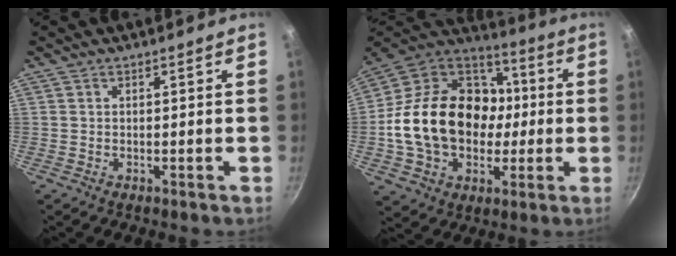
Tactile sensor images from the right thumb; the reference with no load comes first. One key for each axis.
{"total": 26.5, "fx": -0.8, "fy": 20.0, "fz": 17.4, "tx": -0.275, "ty": 0.045, "tz": -0.008}